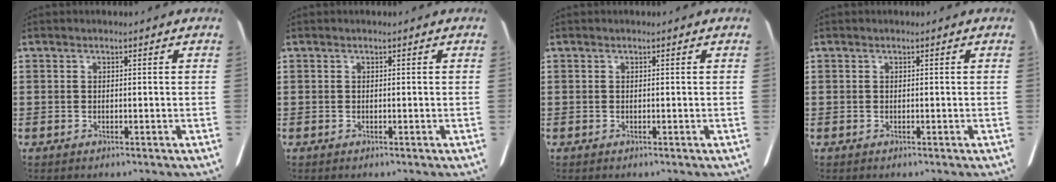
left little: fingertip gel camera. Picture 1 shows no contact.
{"total": 0.0}
{"total": 0.0}
{"total": 0.0}